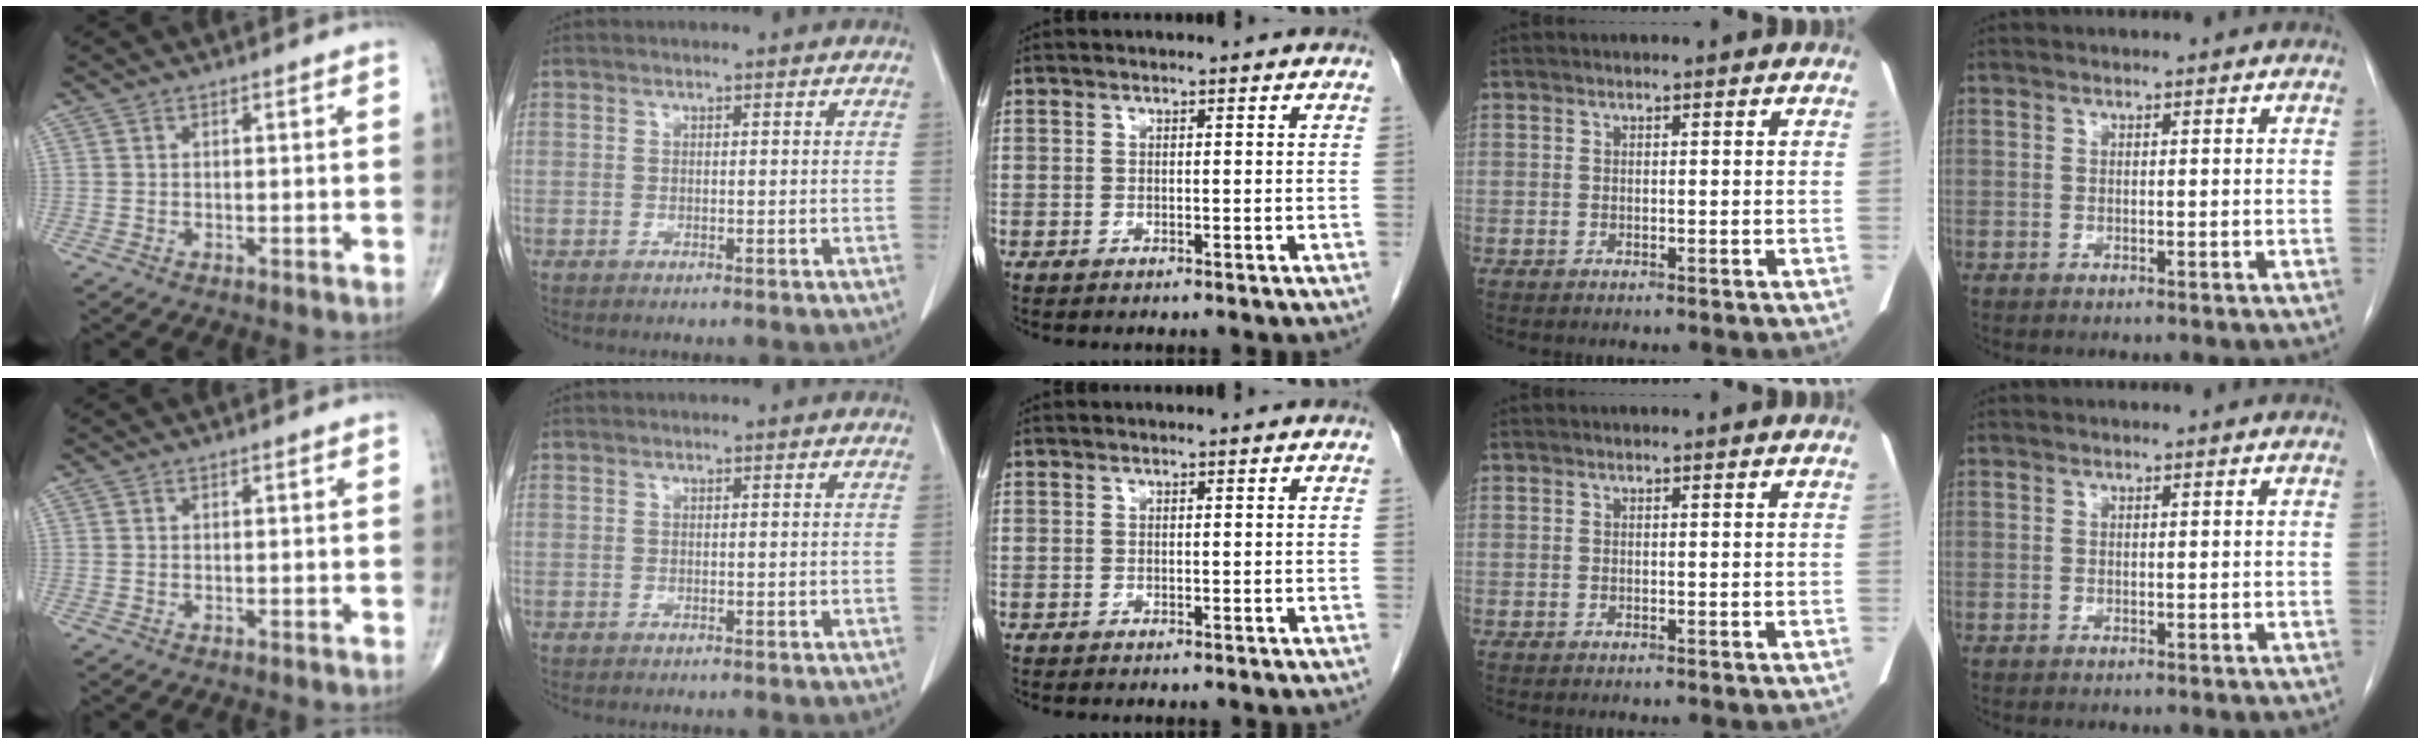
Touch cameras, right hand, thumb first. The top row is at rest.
{}